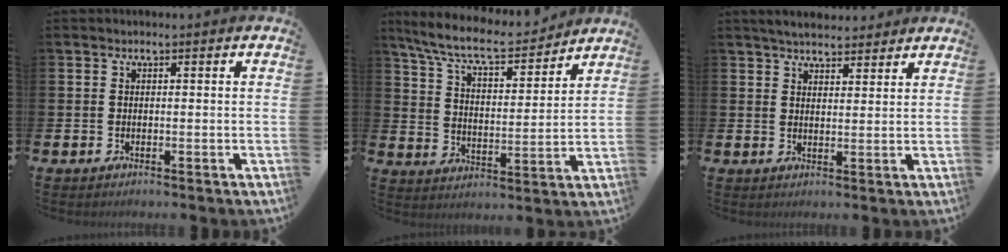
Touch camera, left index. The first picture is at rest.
{"total": 8.7, "force": [8.0, 1.4, 3.2], "torque": [-0.098, -0.051, 0.138]}
{"total": 4.1, "force": [3.9, 0.9, 0.5], "torque": [-0.015, -0.014, 0.072]}